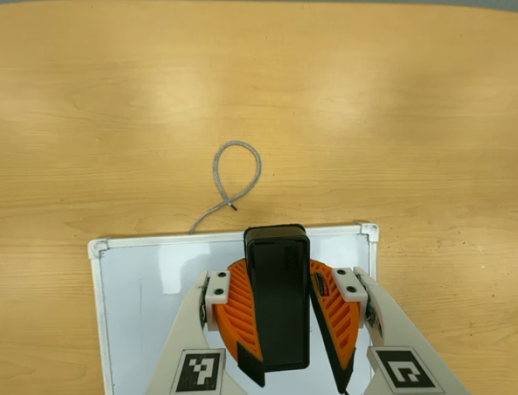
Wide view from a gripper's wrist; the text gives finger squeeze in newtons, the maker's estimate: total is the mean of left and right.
{"total": 10.9, "left": 11.0, "right": 10.7}